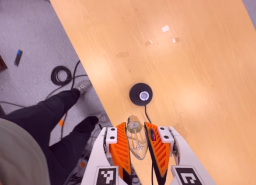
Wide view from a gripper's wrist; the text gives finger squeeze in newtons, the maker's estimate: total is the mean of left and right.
{"total": 20.3, "left": 22.7, "right": 18.0}